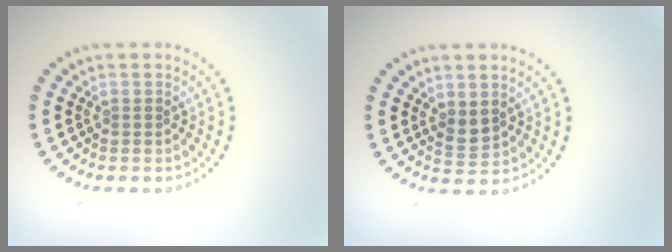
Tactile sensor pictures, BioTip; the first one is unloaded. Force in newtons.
{"total": 1.6, "press": 1.4, "slide": 0.7}